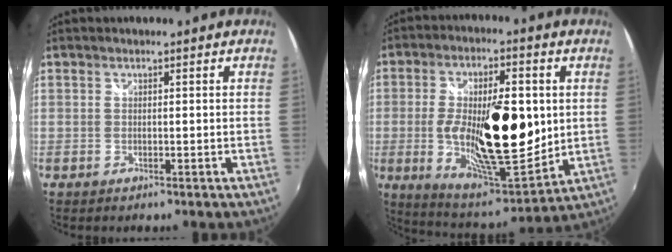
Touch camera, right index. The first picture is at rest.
{"total": 23.2, "force": [0.0, 9.6, 21.1], "torque": [-0.371, -0.020, 0.012]}